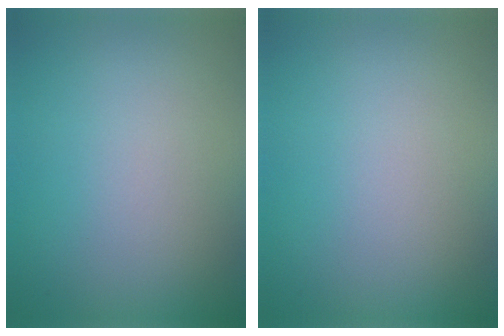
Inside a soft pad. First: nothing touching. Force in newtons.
{"total": 0.0}